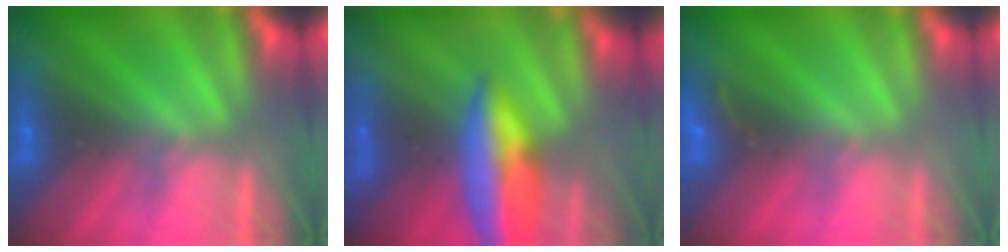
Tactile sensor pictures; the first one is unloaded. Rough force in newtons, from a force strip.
{"total": 8.5}
{"total": 3.1}